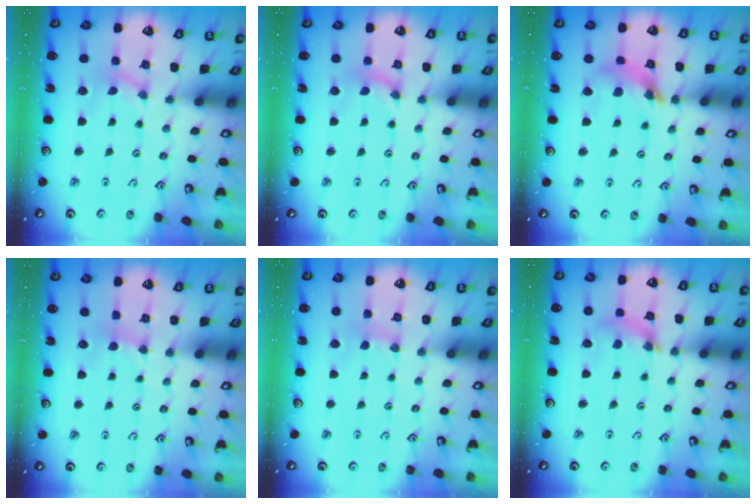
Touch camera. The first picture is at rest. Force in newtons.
{"total": 0.0}
{"total": 9.6, "press": 9.6, "slide": 0.9}
{"total": 2.4, "press": 2.4, "slide": 0.3}
{"total": 2.7, "press": 2.7, "slide": 0.4}
{"total": 6.6, "press": 6.6, "slide": 0.8}